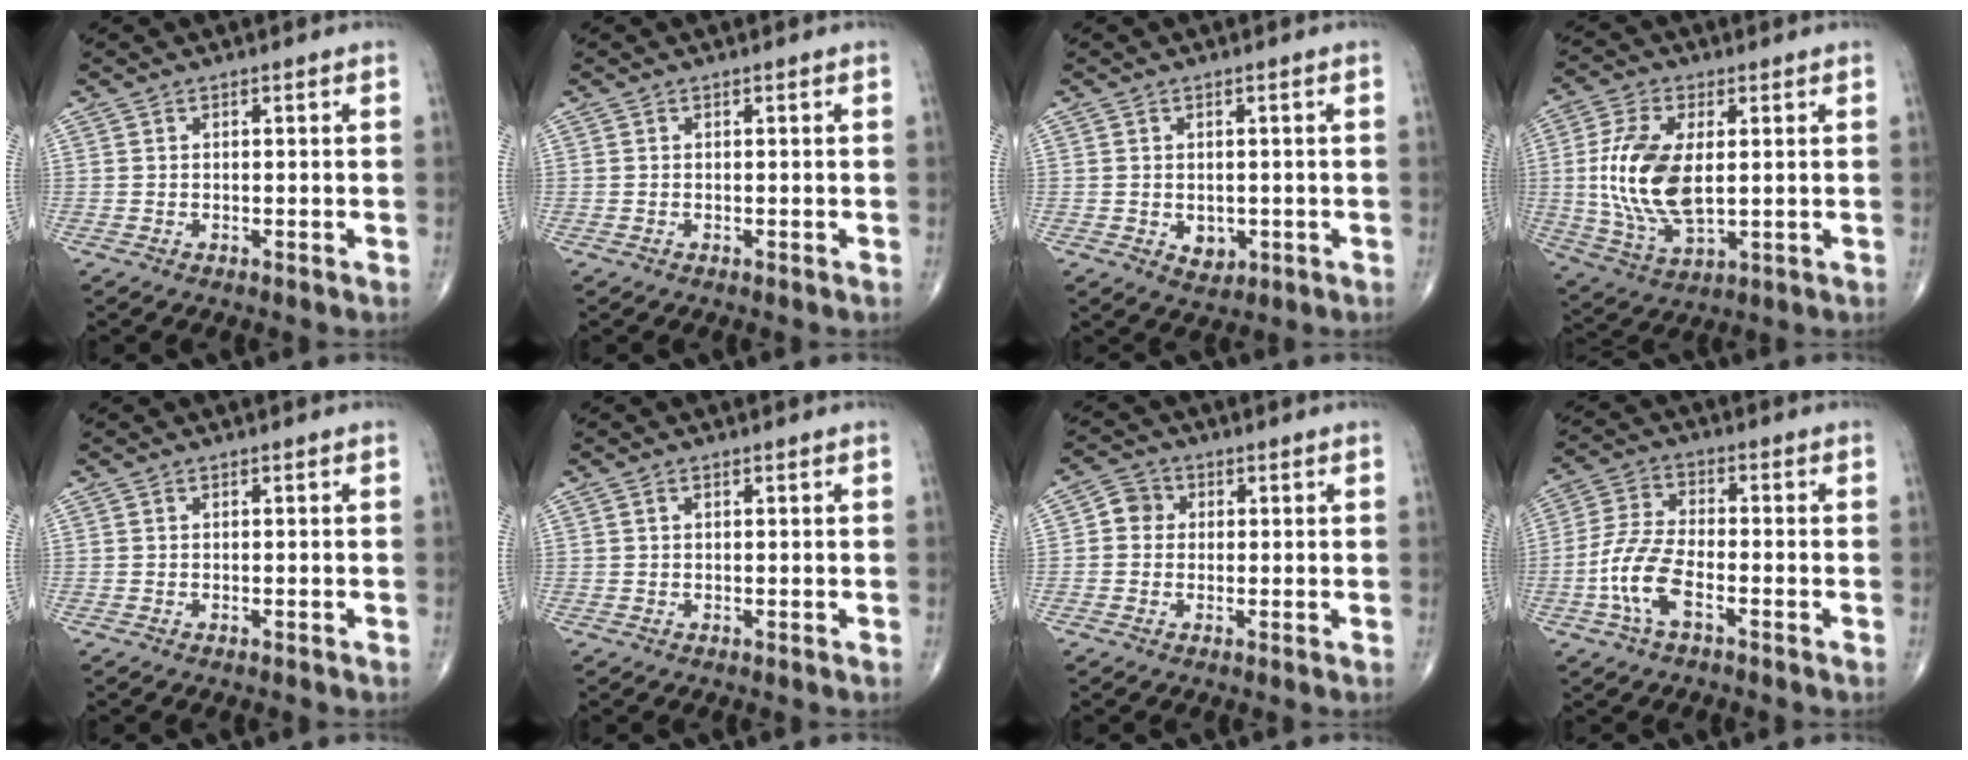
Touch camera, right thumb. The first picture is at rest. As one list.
[{"total": 0.0}, {"total": 3.5, "force": [-0.6, 2.6, 2.2], "torque": [-0.018, -0.002, 0.000]}, {"total": 14.9, "force": [1.1, 7.6, 12.8], "torque": [-0.263, -0.009, 0.028]}, {"total": 0.0}, {"total": 0.8, "force": [0.3, 0.5, 0.5], "torque": [-0.012, 0.004, 0.005]}, {"total": 4.0, "force": [0.3, 3.7, 1.4], "torque": [-0.005, 0.007, -0.004]}, {"total": 9.0, "force": [-3.5, 3.8, 7.4], "torque": [-0.169, 0.022, -0.070]}]